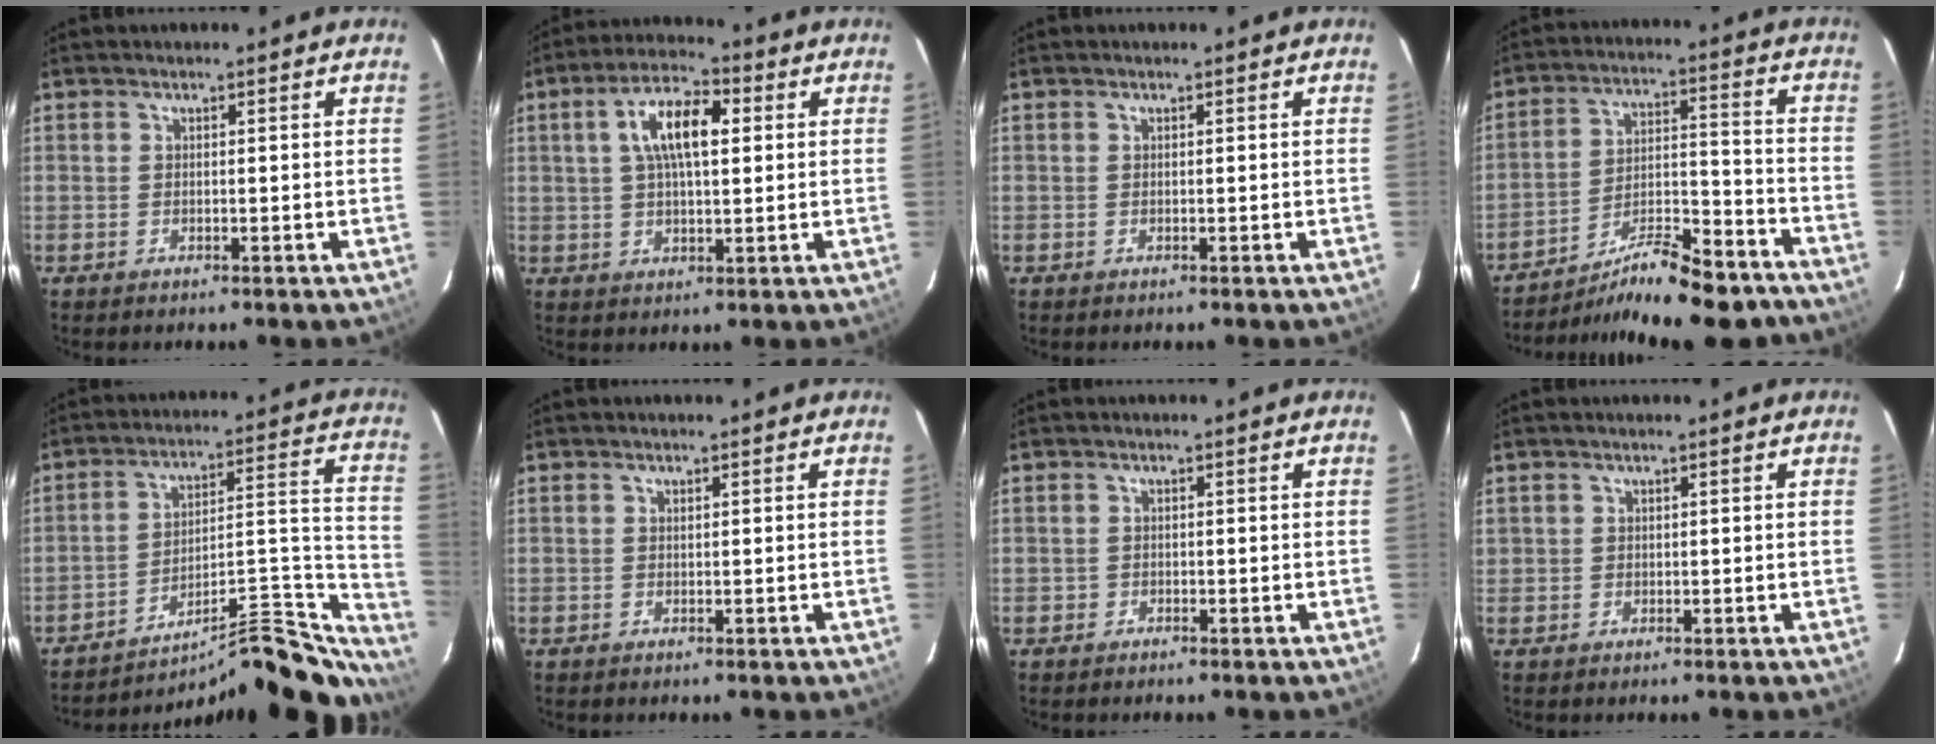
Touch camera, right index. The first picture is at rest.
{"total": 9.7, "force": [2.3, 3.9, 8.6], "torque": [-0.156, 0.023, 0.038]}
{"total": 0.0}
{"total": 18.8, "force": [-16.2, 4.1, 8.6], "torque": [-0.145, 0.001, -0.236]}
{"total": 23.9, "force": [-21.8, 4.4, 9.0], "torque": [-0.084, 0.030, -0.307]}
{"total": 0.0}
{"total": 0.9, "force": [-0.6, 0.7, -0.2], "torque": [0.000, 0.003, -0.009]}
{"total": 0.6, "force": [0.1, 0.6, 0.0], "torque": [0.004, 0.005, 0.002]}